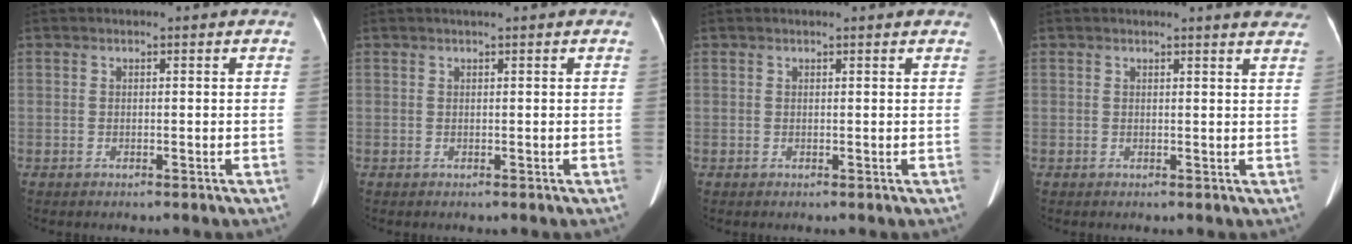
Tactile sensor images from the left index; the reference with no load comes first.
{"total": 1.2, "force": [0.9, -0.1, 0.8], "torque": [-0.011, 0.011, 0.018]}
{"total": 3.0, "force": [2.7, 0.3, 1.1], "torque": [-0.017, 0.017, 0.028]}
{"total": 5.4, "force": [4.9, 0.1, 2.1], "torque": [-0.022, -0.009, 0.034]}